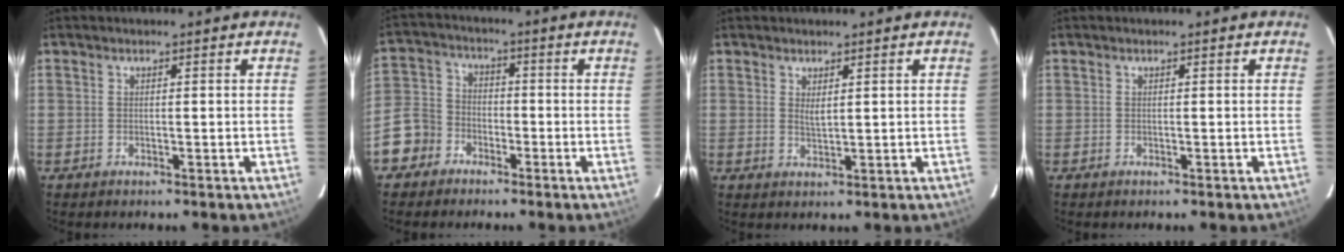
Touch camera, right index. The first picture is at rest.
{"total": 9.5, "force": [-5.2, 7.6, 2.2], "torque": [-0.058, 0.033, -0.102]}
{"total": 1.8, "force": [0.9, 0.4, 1.5], "torque": [-0.026, -0.003, 0.017]}
{"total": 0.0}